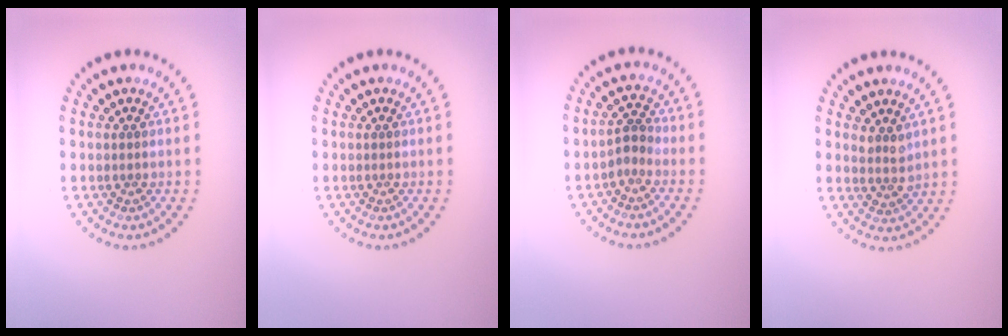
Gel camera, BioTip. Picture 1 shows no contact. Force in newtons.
{"total": 0.0}
{"total": 1.6, "press": 1.1, "slide": 1.2}
{"total": 1.7, "press": 1.4, "slide": 1.1}